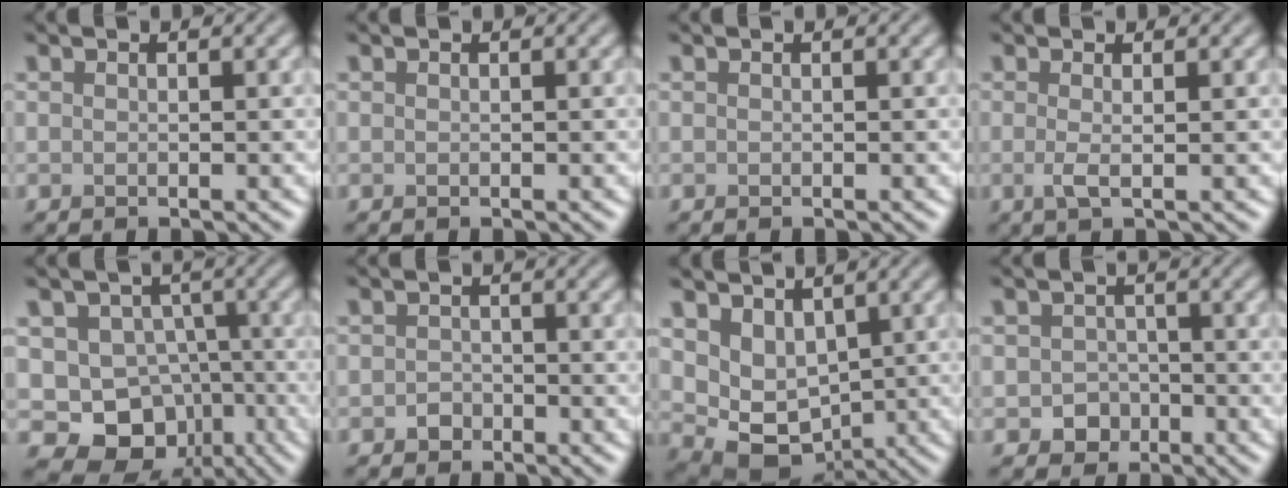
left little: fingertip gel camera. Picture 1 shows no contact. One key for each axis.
{"total": 0.0}
{"total": 0.0}
{"total": 1.7, "fx": 0.0, "fy": 0.4, "fz": 1.6, "tx": -0.030, "ty": 0.000, "tz": -0.003}
{"total": 9.2, "fx": -3.3, "fy": 7.9, "fz": 3.5, "tx": -0.031, "ty": -0.004, "tz": -0.068}
{"total": 1.1, "fx": -0.6, "fy": 0.9, "fz": 0.3, "tx": -0.001, "ty": -0.002, "tz": -0.013}
{"total": 5.1, "fx": 0.9, "fy": 4.0, "fz": 3.1, "tx": -0.056, "ty": -0.018, "tz": 0.034}
{"total": 2.2, "fx": -0.8, "fy": 1.9, "fz": 0.7, "tx": -0.003, "ty": -0.003, "tz": -0.015}